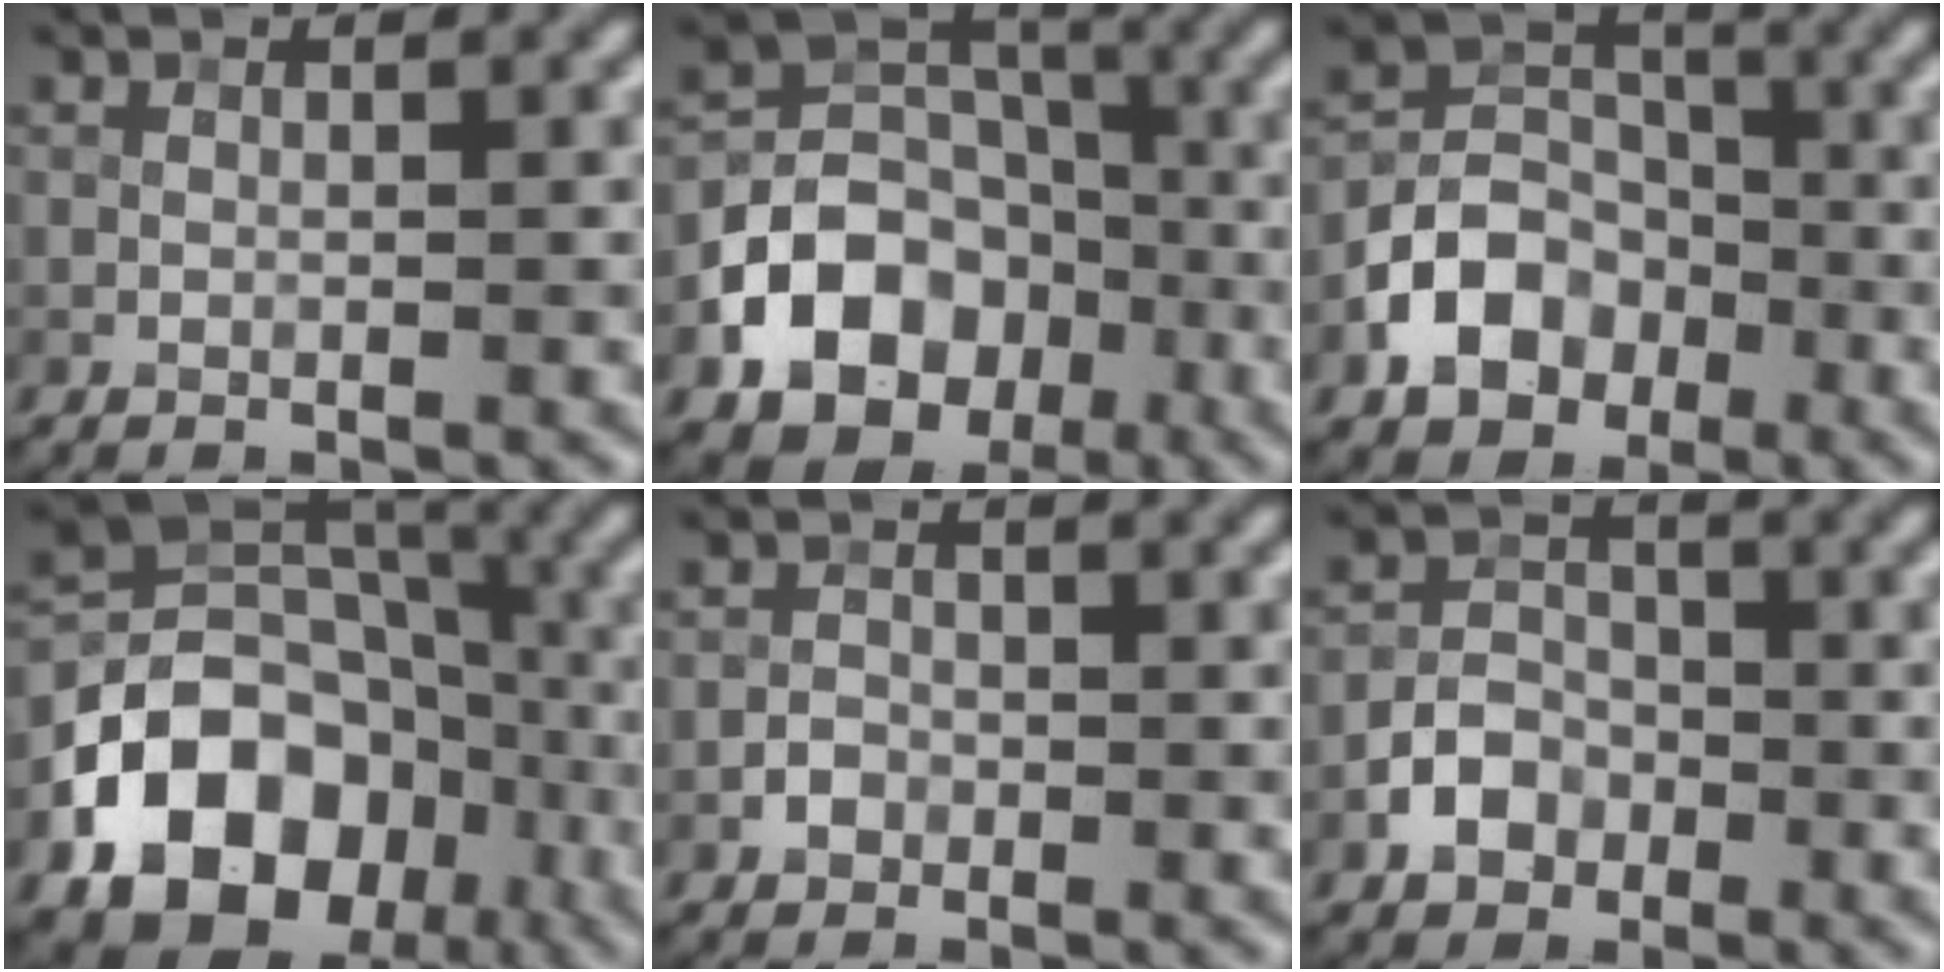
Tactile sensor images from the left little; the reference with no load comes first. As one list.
[{"total": 10.4, "force": [-4.2, 8.2, 4.9], "torque": [-0.070, 0.005, -0.096]}, {"total": 6.5, "force": [-2.9, 4.9, 3.0], "torque": [-0.047, -0.001, -0.061]}, {"total": 14.2, "force": [-6.2, 10.7, 6.9], "torque": [-0.127, 0.007, -0.123]}, {"total": 1.4, "force": [-0.7, 1.1, 0.4], "torque": [-0.003, 0.003, -0.016]}, {"total": 3.5, "force": [-1.8, 2.7, 1.4], "torque": [-0.020, 0.007, -0.034]}]